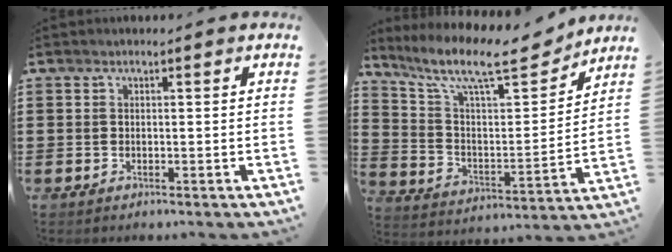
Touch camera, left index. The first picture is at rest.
{"total": 12.2, "force": [9.8, 2.5, 6.9], "torque": [-0.157, -0.058, 0.164]}